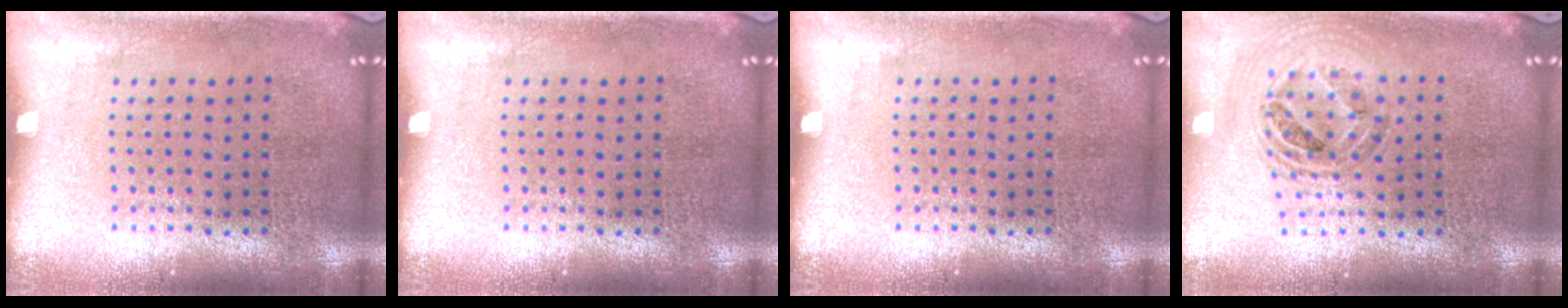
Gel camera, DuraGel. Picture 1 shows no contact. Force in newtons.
{"total": 0.0}
{"total": 0.0}
{"total": 1.0, "press": 1.0, "slide": 0.1}